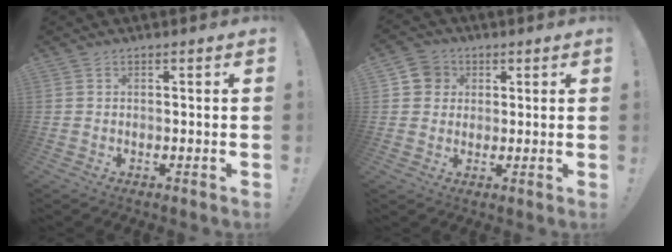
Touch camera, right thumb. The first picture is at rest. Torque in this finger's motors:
{"motor_torque": [0.07, 0.03, -0.18, 0.40, 0.00]}